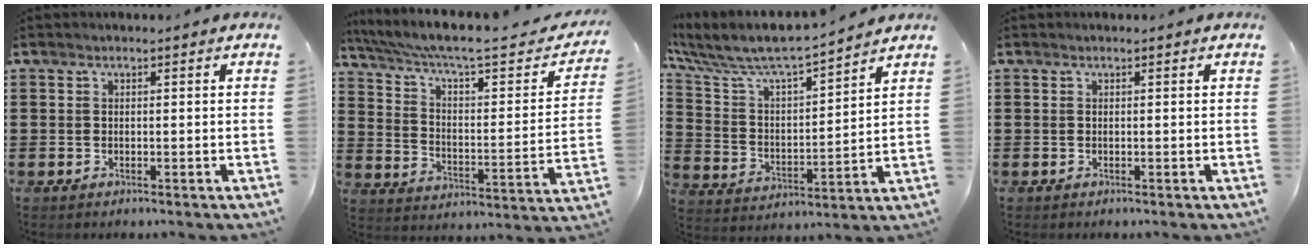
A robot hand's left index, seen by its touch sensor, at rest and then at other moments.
{"total": 6.9, "force": [5.1, 0.9, 4.5], "torque": [-0.109, -0.040, 0.079]}
{"total": 6.9, "force": [6.4, 0.7, 2.5], "torque": [-0.083, -0.052, 0.104]}
{"total": 0.0}